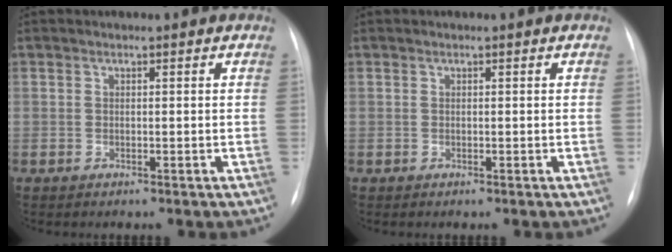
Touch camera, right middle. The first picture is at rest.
{"total": 0.0}